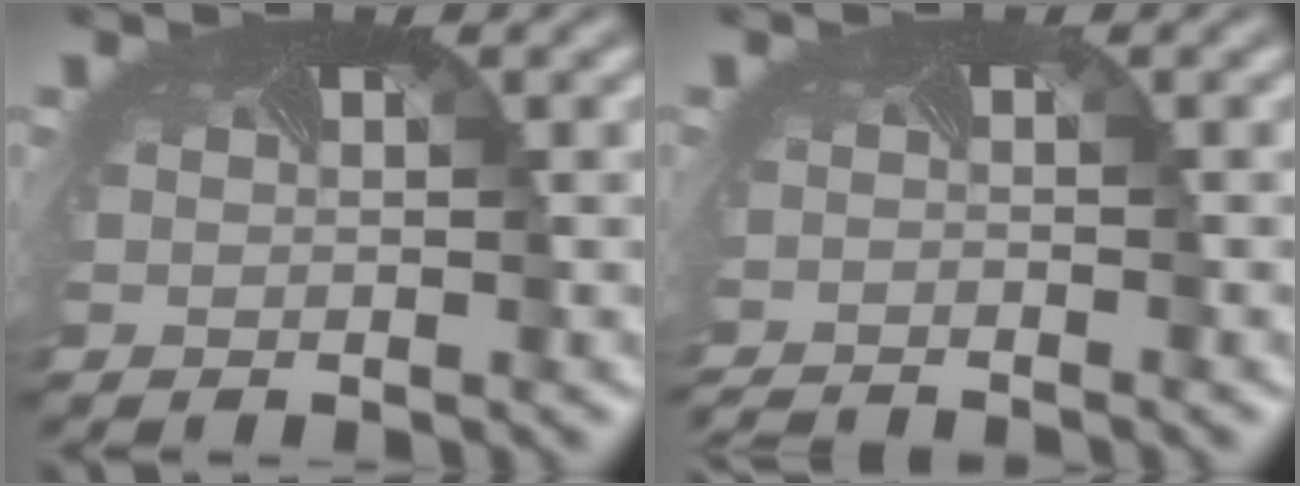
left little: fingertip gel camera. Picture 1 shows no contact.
{"total": 2.8, "force": [-2.8, -0.1, 0.2], "torque": [-0.005, -0.022, -0.050]}